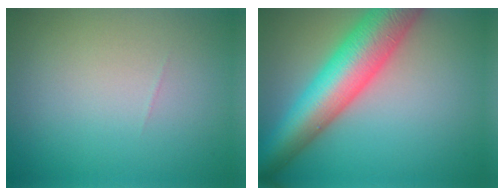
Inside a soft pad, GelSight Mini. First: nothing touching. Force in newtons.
{"total": 10.1, "press": 10.1, "slide": 0.3}